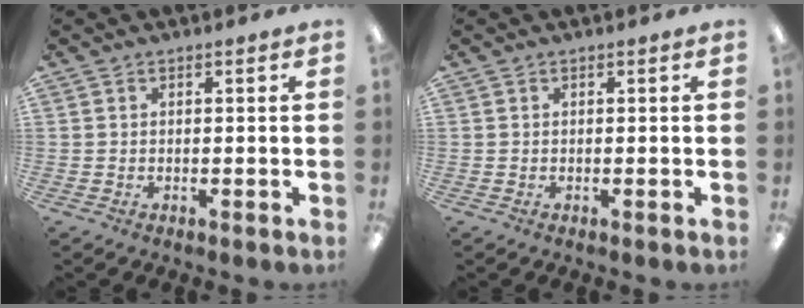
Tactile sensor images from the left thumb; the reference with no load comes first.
{"total": 0.0}